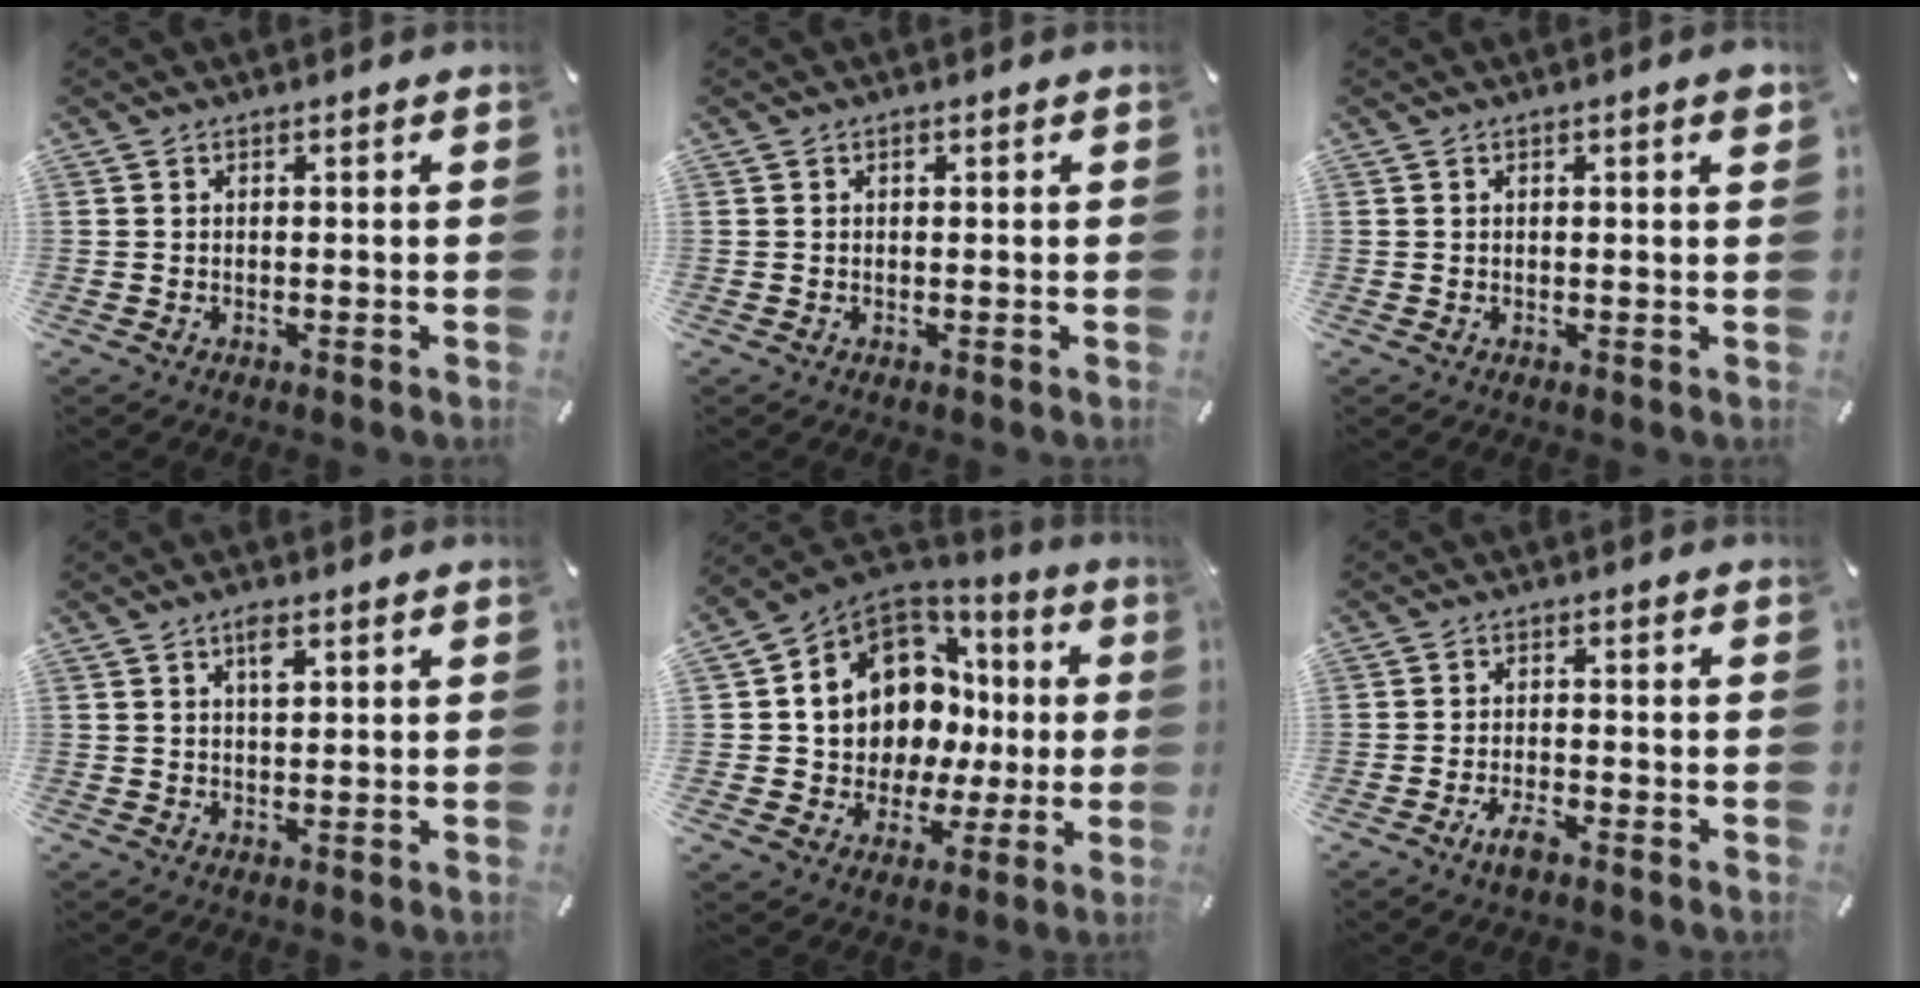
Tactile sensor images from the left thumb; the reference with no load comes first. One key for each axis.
{"total": 0.5, "fx": 0.2, "fy": 0.4, "fz": 0.3, "tx": 0.001, "ty": -0.002, "tz": 0.001}
{"total": 1.8, "fx": 0.5, "fy": 0.3, "fz": 1.7, "tx": -0.025, "ty": -0.002, "tz": 0.005}
{"total": 3.3, "fx": 1.5, "fy": 1.3, "fz": 2.7, "tx": -0.051, "ty": 0.002, "tz": 0.024}
{"total": 11.8, "fx": 4.0, "fy": 10.2, "fz": 4.3, "tx": -0.084, "ty": -0.054, "tz": 0.088}
{"total": 4.0, "fx": -2.7, "fy": 1.1, "fz": 2.7, "tx": -0.063, "ty": 0.007, "tz": -0.056}